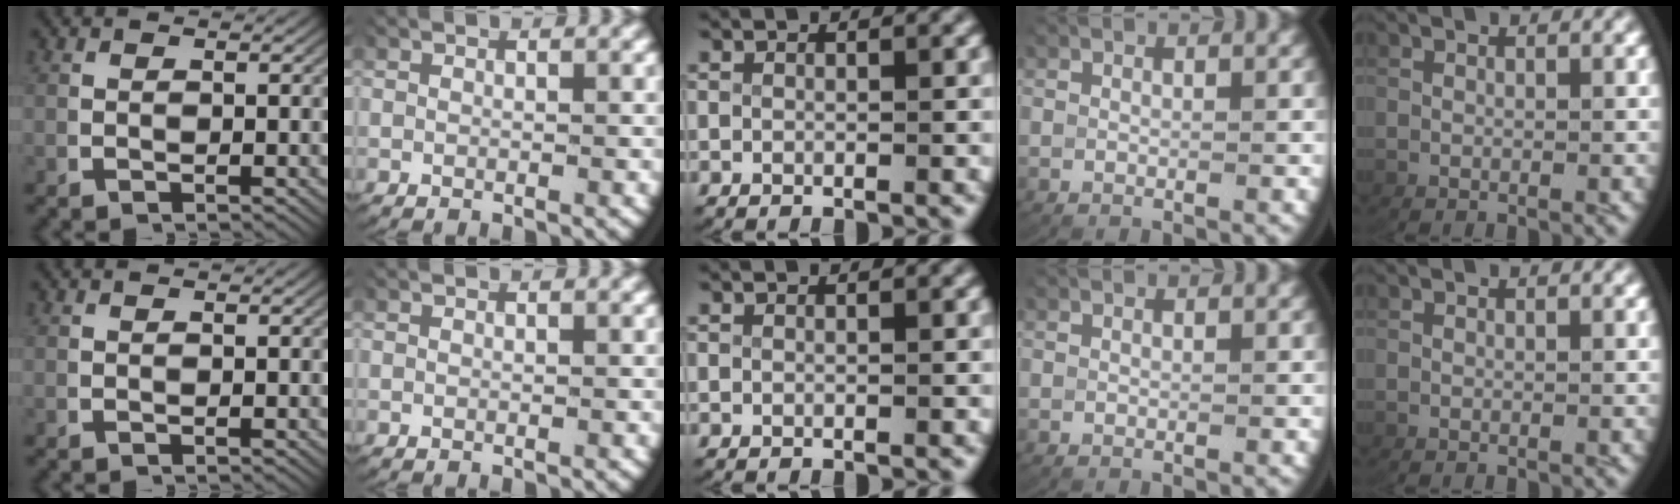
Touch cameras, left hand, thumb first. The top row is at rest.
{}